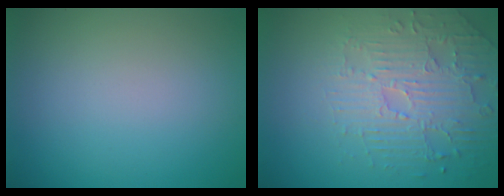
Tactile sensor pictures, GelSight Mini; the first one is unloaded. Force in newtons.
{"total": 4.6, "press": 3.8, "slide": 2.6}